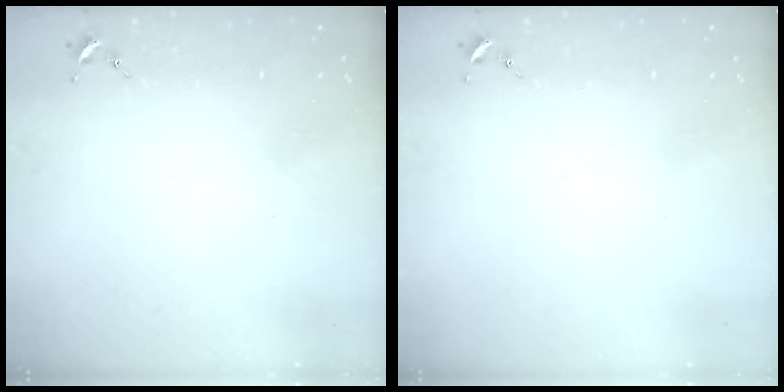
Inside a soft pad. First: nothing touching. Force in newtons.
{"total": 0.0}